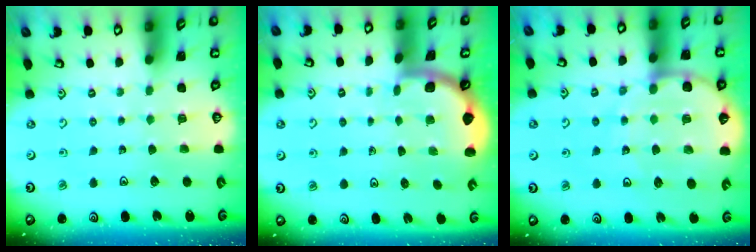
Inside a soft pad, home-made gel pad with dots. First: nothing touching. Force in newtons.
{"total": 1.7, "press": 1.7, "slide": 0.0}
{"total": 11.2, "press": 10.8, "slide": 3.2}